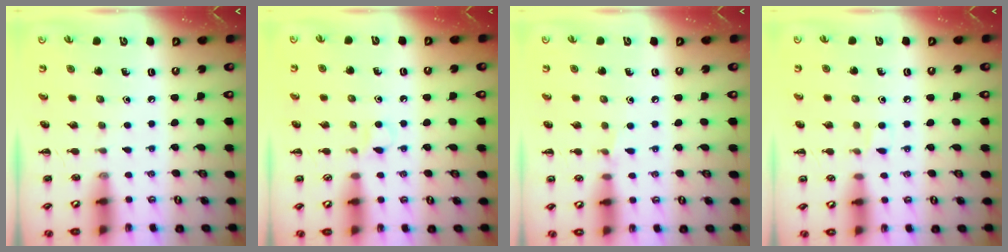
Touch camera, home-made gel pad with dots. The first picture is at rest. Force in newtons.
{"total": 3.2, "press": 3.0, "slide": 1.1}
{"total": 4.3, "press": 4.1, "slide": 1.4}
{"total": 3.5, "press": 3.3, "slide": 1.3}